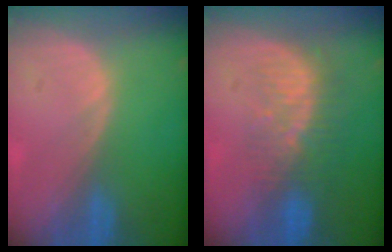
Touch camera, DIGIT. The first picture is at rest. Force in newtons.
{"total": 8.2, "press": 7.2, "slide": 3.8}